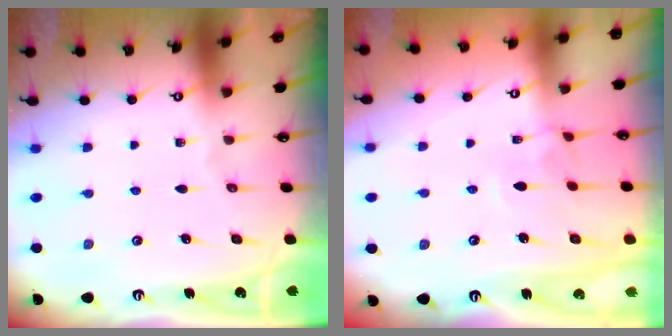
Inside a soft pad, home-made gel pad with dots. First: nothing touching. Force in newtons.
{"total": 4.1, "press": 4.0, "slide": 0.4}